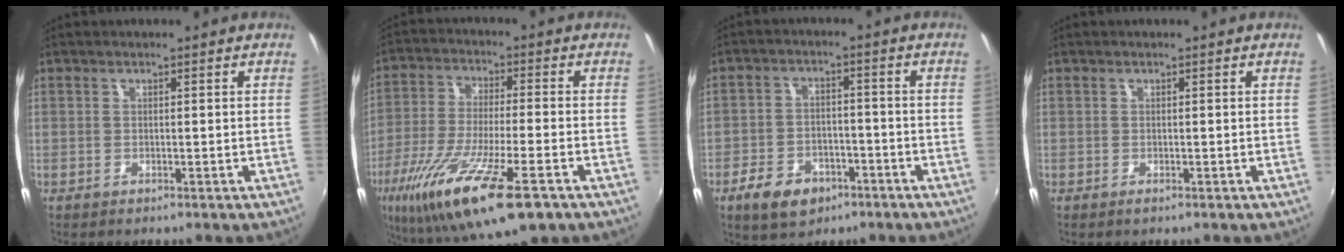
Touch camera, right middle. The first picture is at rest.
{"total": 21.5, "force": [-11.5, 4.7, 17.5], "torque": [-0.343, -0.071, -0.204]}
{"total": 9.2, "force": [-5.5, 5.7, 4.7], "torque": [-0.123, 0.007, -0.081]}
{"total": 0.0}